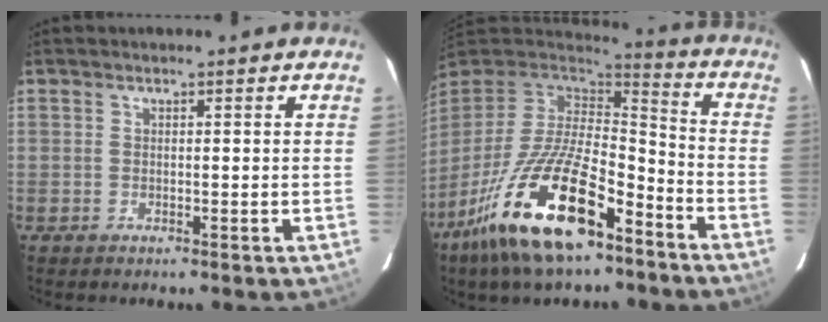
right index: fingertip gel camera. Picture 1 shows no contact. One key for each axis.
{"total": 22.9, "fx": -13.6, "fy": 8.2, "fz": 16.5, "tx": -0.328, "ty": -0.032, "tz": -0.243}